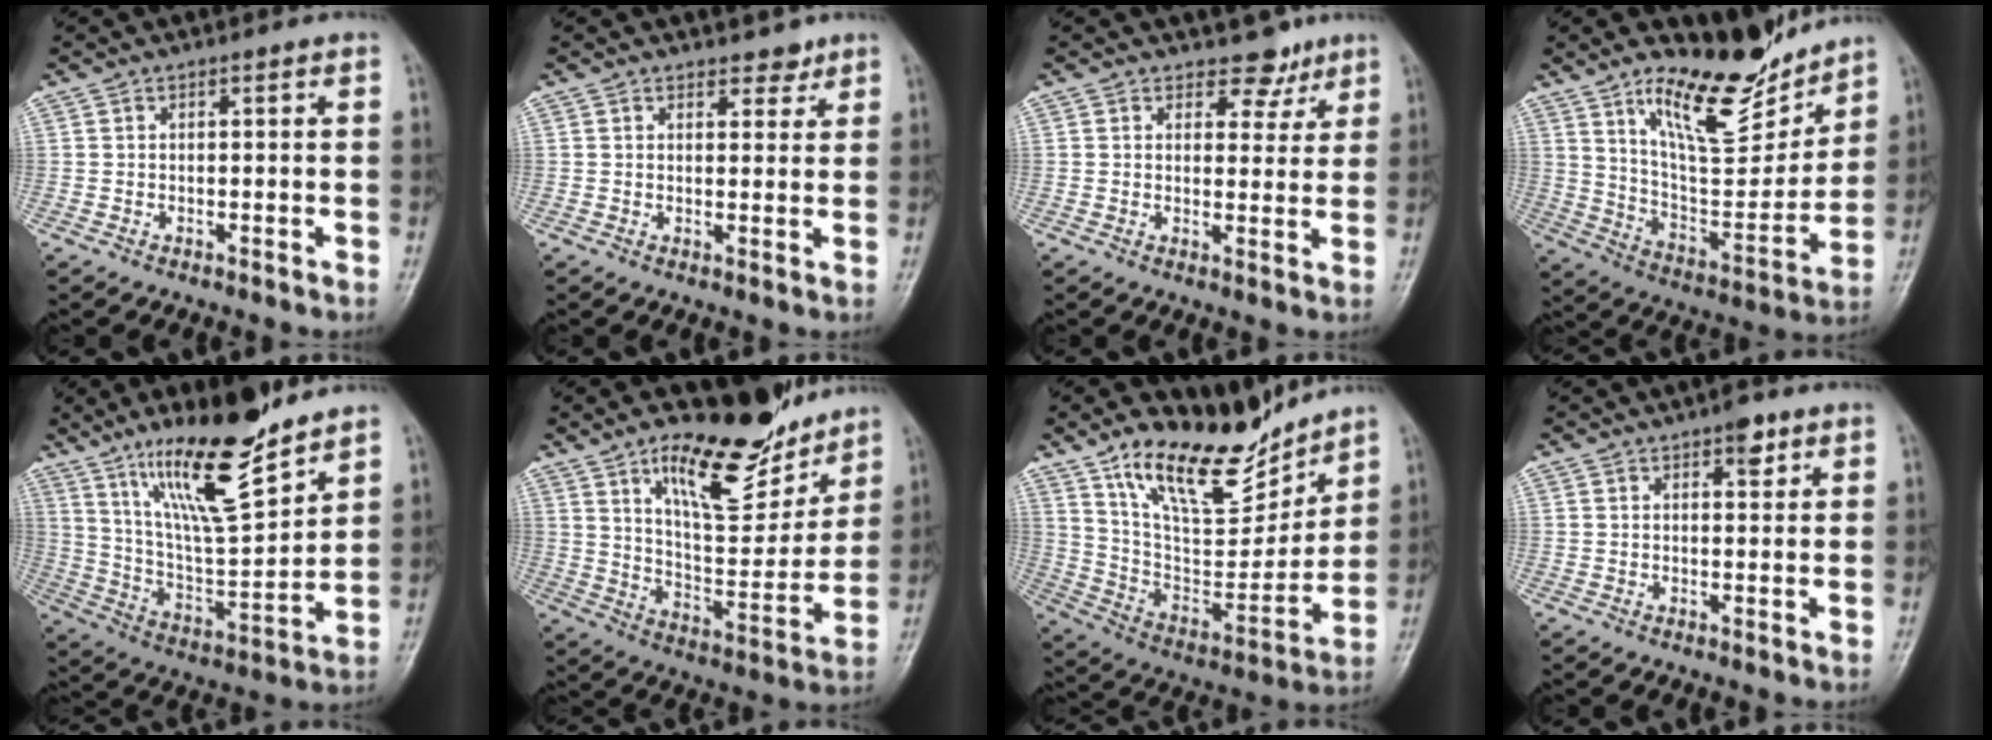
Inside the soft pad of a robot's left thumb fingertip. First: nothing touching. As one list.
[{"total": 2.5, "force": [2.0, 1.3, 0.8], "torque": [0.007, -0.012, 0.025]}, {"total": 4.6, "force": [3.5, 2.8, 0.7], "torque": [0.021, -0.023, 0.048]}, {"total": 16.9, "force": [13.1, 5.4, 9.3], "torque": [-0.103, -0.095, 0.232]}, {"total": 18.9, "force": [13.0, 4.2, 13.0], "torque": [-0.199, -0.076, 0.240]}, {"total": 19.7, "force": [13.3, 7.5, 12.5], "torque": [-0.142, -0.085, 0.223]}, {"total": 19.1, "force": [14.7, 7.2, 9.9], "torque": [-0.112, -0.090, 0.266]}, {"total": 3.6, "force": [2.1, 1.5, 2.4], "torque": [-0.022, -0.008, 0.027]}]